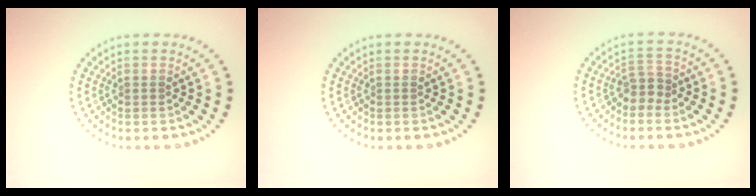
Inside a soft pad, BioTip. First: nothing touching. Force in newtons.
{"total": 0.0}
{"total": 1.8, "press": 1.4, "slide": 1.2}